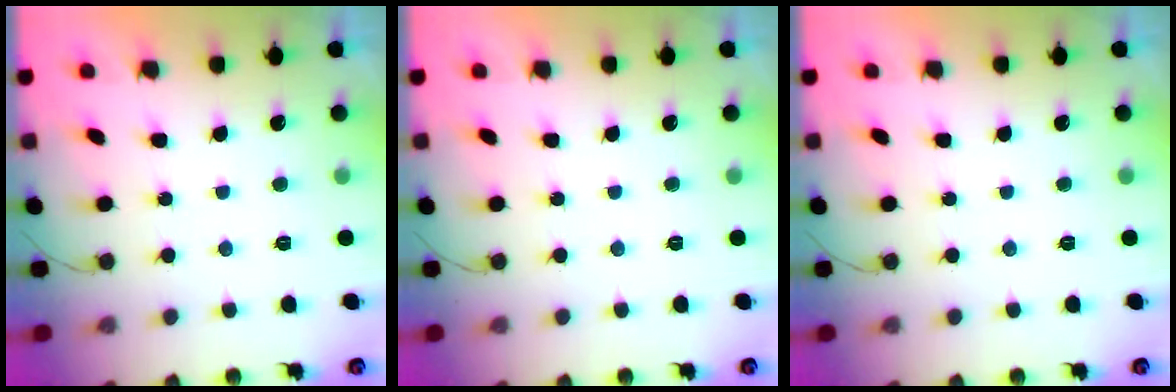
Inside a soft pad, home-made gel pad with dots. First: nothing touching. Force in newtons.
{"total": 0.0}
{"total": 0.0}